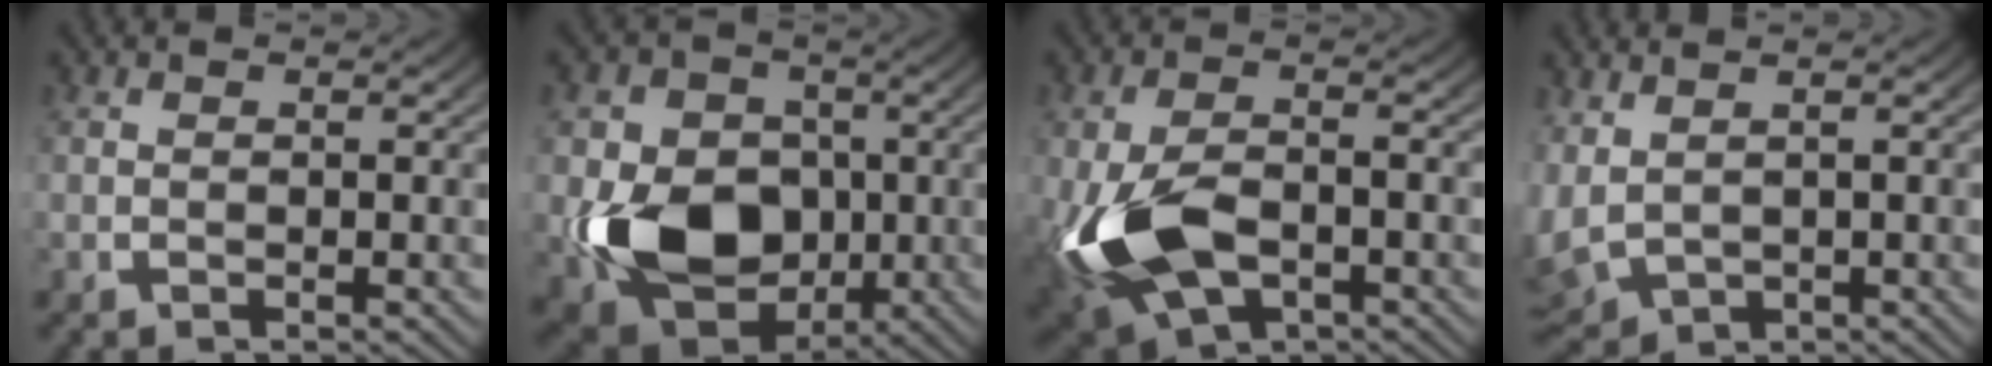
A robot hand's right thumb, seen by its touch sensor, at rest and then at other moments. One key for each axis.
{"total": 14.6, "fx": -1.9, "fy": 10.9, "fz": 9.5, "tx": -0.200, "ty": -0.056, "tz": -0.019}
{"total": 9.9, "fx": -2.6, "fy": 6.0, "fz": 7.4, "tx": -0.179, "ty": -0.030, "tz": -0.028}
{"total": 6.0, "fx": -0.6, "fy": 4.8, "fz": 3.6, "tx": -0.101, "ty": -0.034, "tz": 0.015}